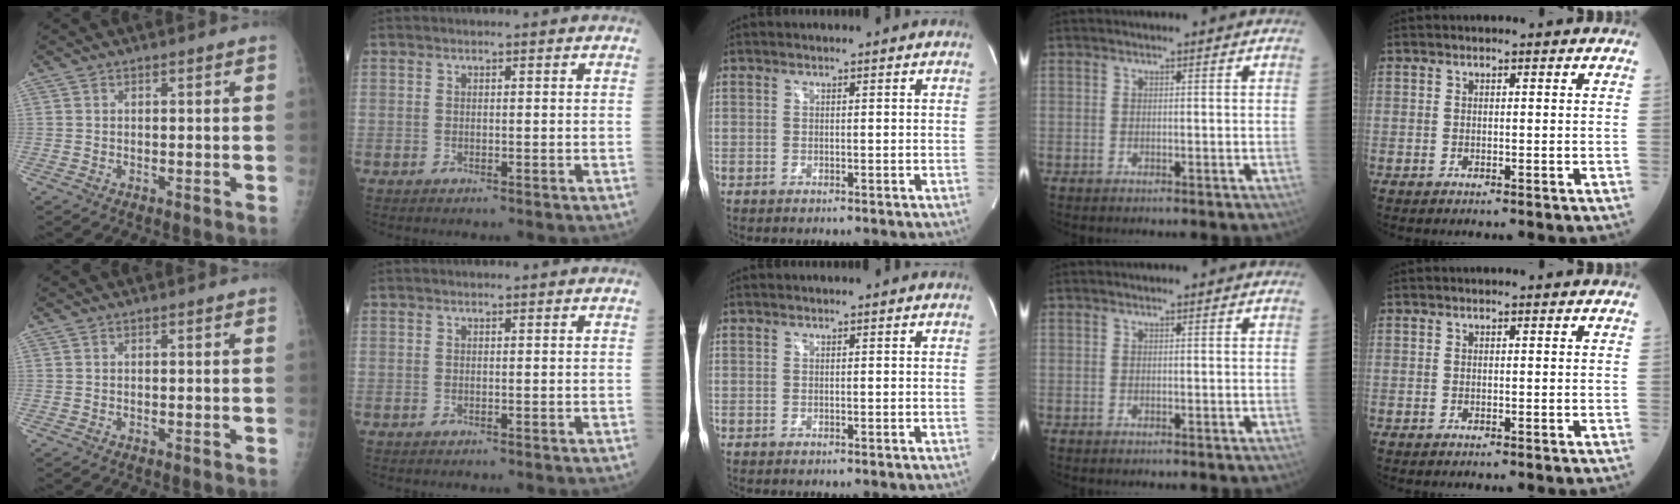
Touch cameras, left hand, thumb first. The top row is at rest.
{}